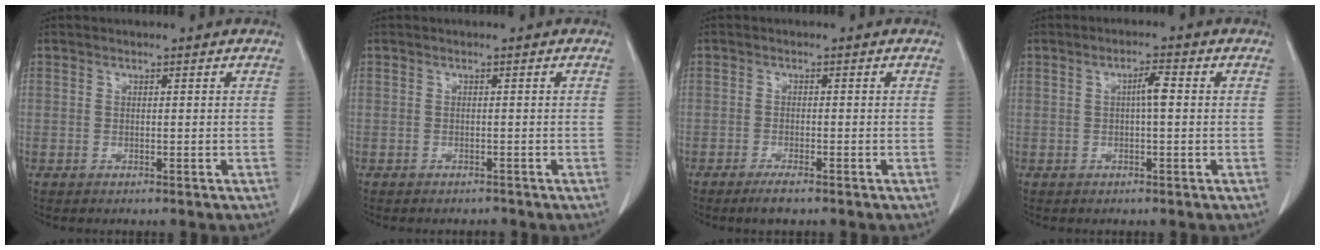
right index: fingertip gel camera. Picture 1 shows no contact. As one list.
[{"total": 1.4, "force": [-1.3, 0.5, 0.0], "torque": [-0.001, 0.000, -0.021]}, {"total": 2.4, "force": [-1.8, 0.4, 1.5], "torque": [-0.030, -0.004, -0.033]}, {"total": 2.8, "force": [0.2, 0.3, 2.8], "torque": [-0.047, 0.004, 0.003]}]